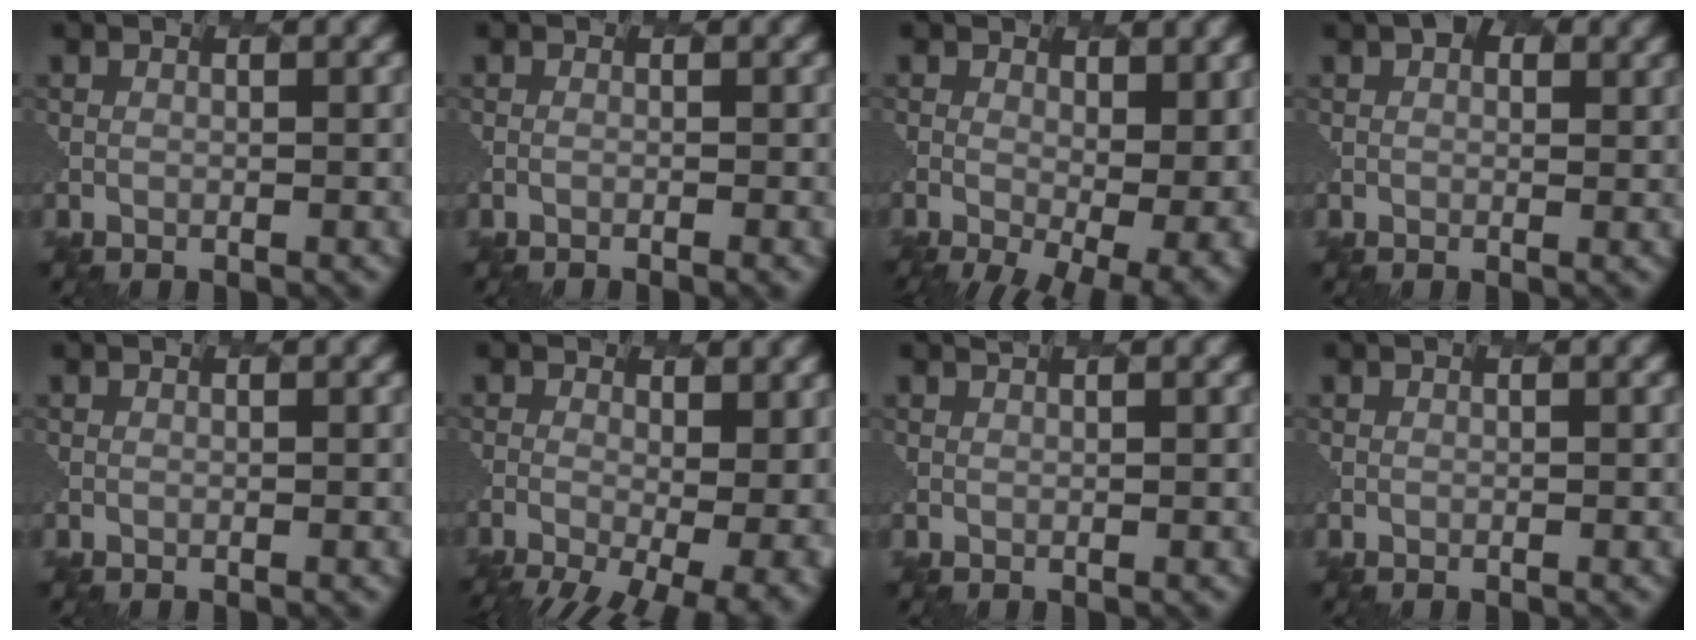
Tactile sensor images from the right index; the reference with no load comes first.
{"total": 0.7, "force": [-0.4, 0.2, 0.5], "torque": [0.000, 0.004, -0.016]}
{"total": 7.8, "force": [-1.4, 3.4, 6.9], "torque": [-0.082, -0.022, 0.001]}
{"total": 2.7, "force": [1.4, 1.7, 1.6], "torque": [0.000, 0.015, -0.004]}
{"total": 0.0}
{"total": 10.6, "force": [-3.7, 4.4, 8.9], "torque": [-0.115, -0.021, -0.033]}
{"total": 1.5, "force": [0.9, 0.7, 1.1], "torque": [-0.001, 0.013, 0.001]}
{"total": 0.0}